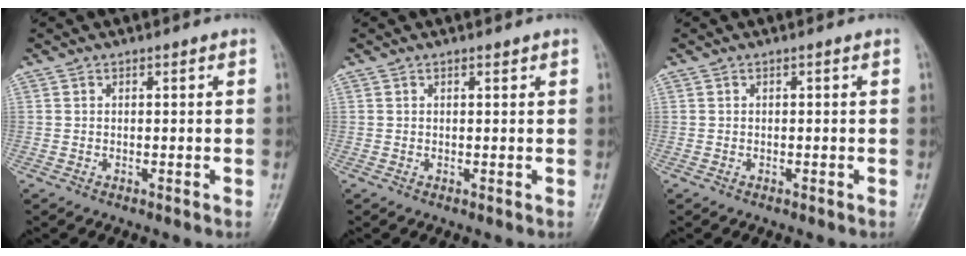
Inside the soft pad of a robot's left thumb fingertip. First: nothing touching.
{"total": 0.6, "force": [0.5, 0.2, 0.3], "torque": [-0.006, -0.004, 0.007]}
{"total": 0.0}